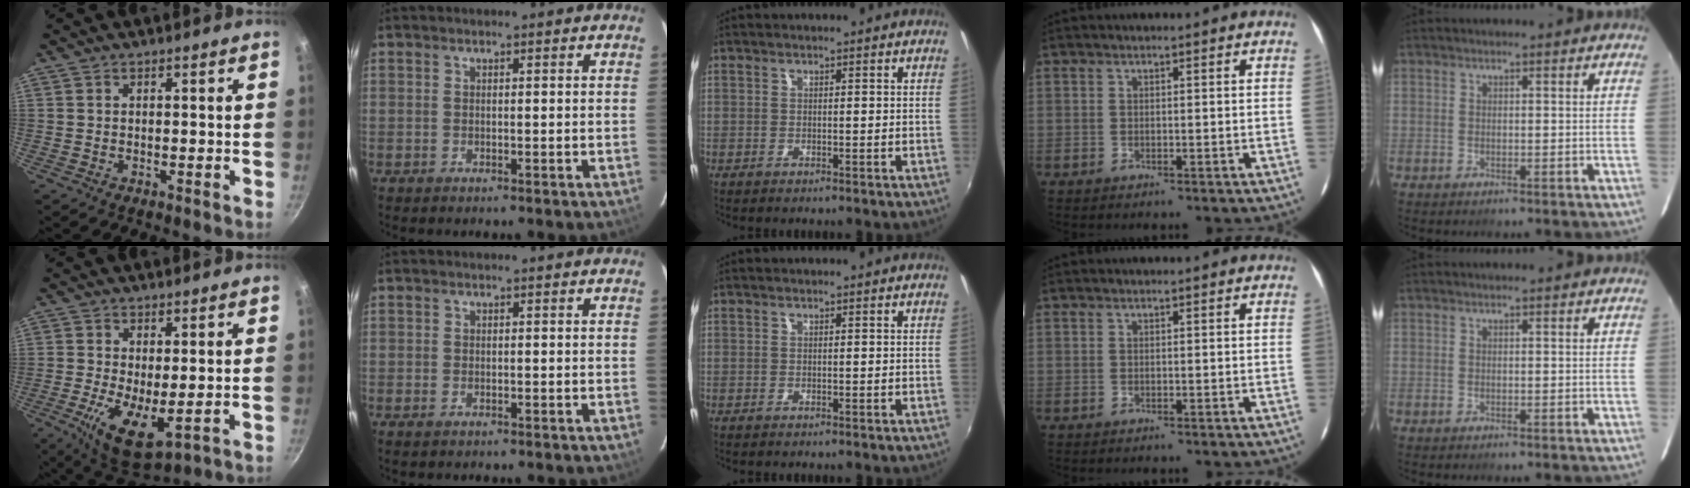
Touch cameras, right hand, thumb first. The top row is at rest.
{"thumb": {"total": 10.0, "force": [-1.3, 4.3, 8.9], "torque": [-0.156, -0.015, -0.010]}, "index": {"total": 1.3, "force": [-0.9, 0.6, 0.7], "torque": [-0.014, -0.003, -0.017]}}